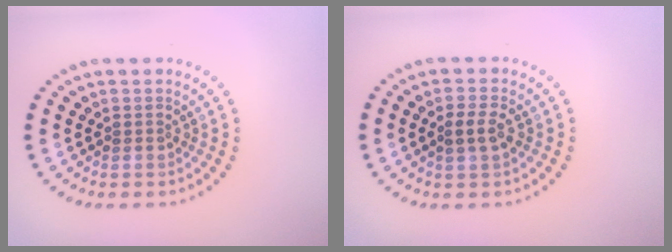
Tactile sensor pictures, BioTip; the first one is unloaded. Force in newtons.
{"total": 2.1, "press": 2.1, "slide": 0.5}